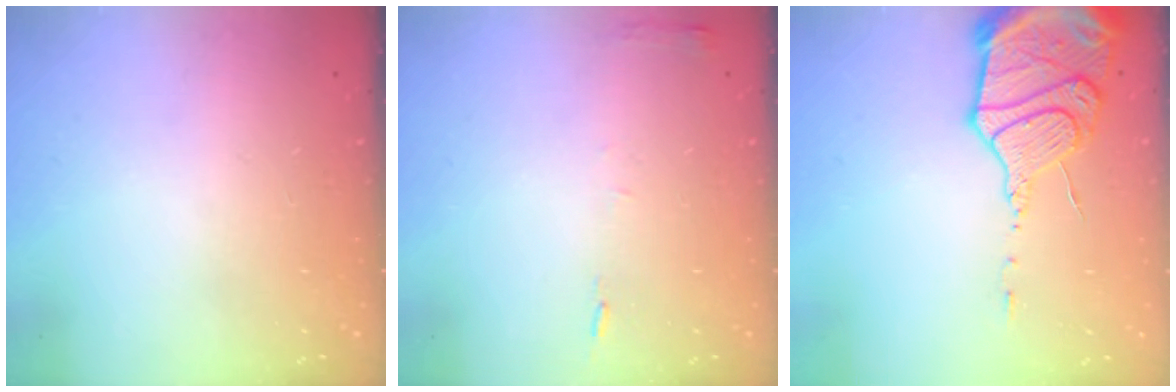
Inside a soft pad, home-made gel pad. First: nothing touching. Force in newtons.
{"total": 5.3, "press": 5.3, "slide": 0.6}
{"total": 17.0, "press": 16.9, "slide": 1.6}